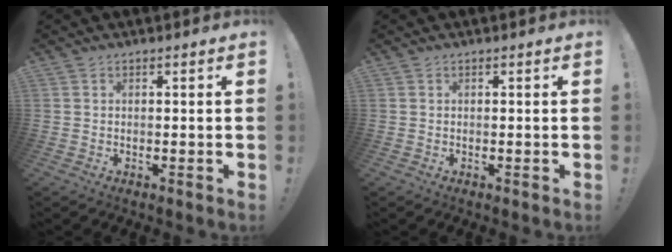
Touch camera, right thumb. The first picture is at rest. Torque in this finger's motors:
{"motor_torque": [0.00, 0.00, 0.00, 0.00, 0.02]}